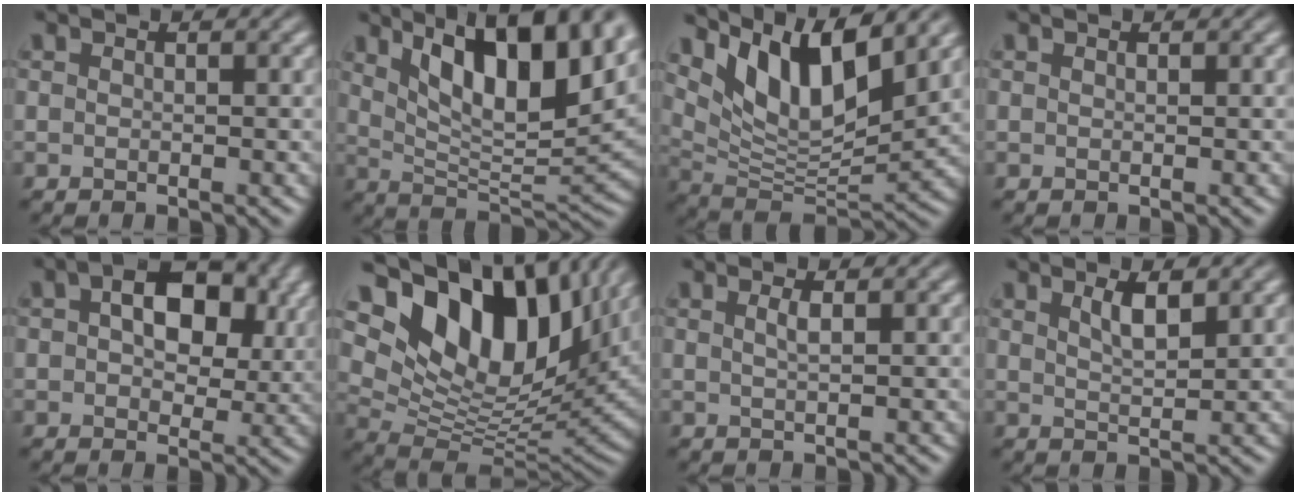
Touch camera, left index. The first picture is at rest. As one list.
[{"total": 11.4, "force": [5.7, 3.7, 9.2], "torque": [-0.140, 0.002, 0.099]}, {"total": 9.8, "force": [5.8, 3.4, 7.1], "torque": [-0.129, -0.011, 0.116]}, {"total": 0.0}, {"total": 9.3, "force": [2.7, 5.7, 6.8], "torque": [-0.088, 0.010, 0.030]}, {"total": 15.4, "force": [8.2, 8.4, 10.0], "torque": [-0.184, 0.023, 0.147]}, {"total": 1.2, "force": [0.5, 0.3, 1.1], "torque": [-0.017, 0.002, 0.007]}, {"total": 2.4, "force": [1.4, 0.6, 1.8], "torque": [-0.031, 0.000, 0.026]}]